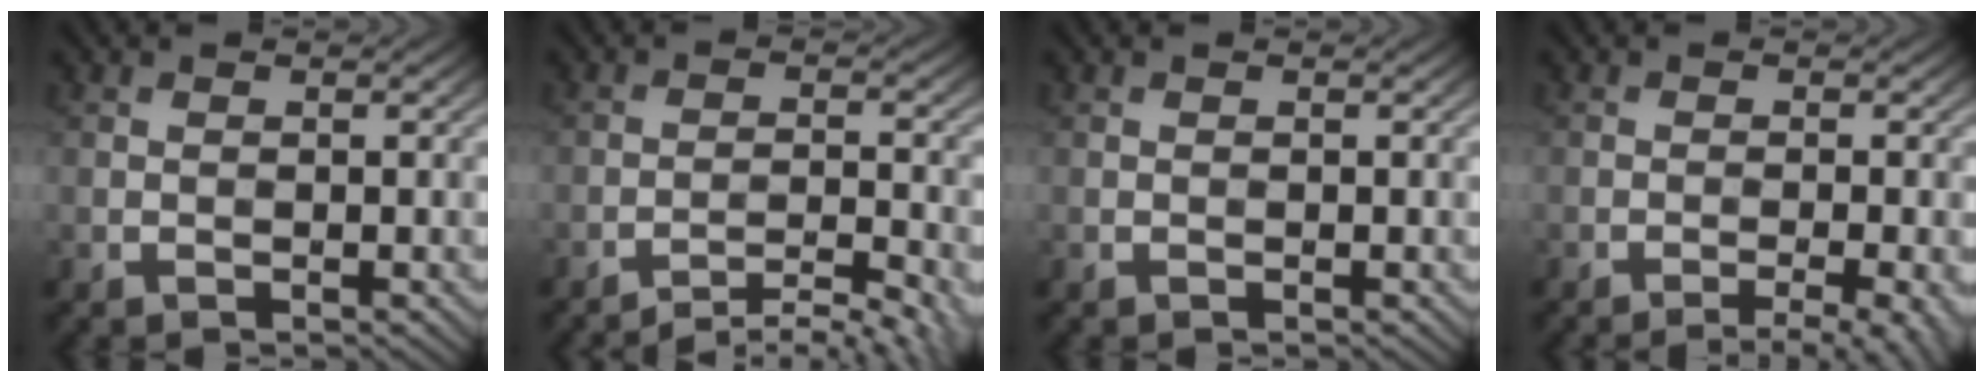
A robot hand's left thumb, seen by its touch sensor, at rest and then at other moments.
{"total": 7.2, "force": [-6.2, 1.3, 3.6], "torque": [-0.055, 0.009, -0.082]}
{"total": 0.0}
{"total": 5.0, "force": [-3.0, 1.0, 3.8], "torque": [-0.052, 0.004, -0.046]}